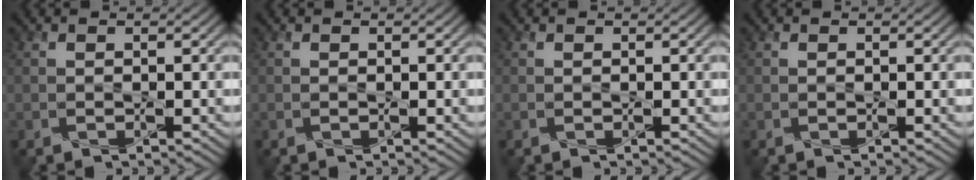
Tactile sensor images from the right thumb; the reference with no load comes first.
{"total": 0.0}
{"total": 0.0}
{"total": 0.0}